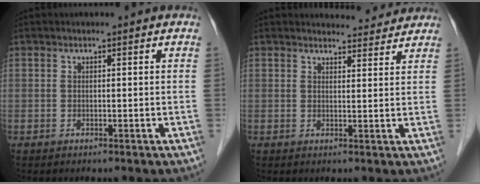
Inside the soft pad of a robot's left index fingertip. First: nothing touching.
{"total": 4.3, "force": [4.3, 0.9, 0.1], "torque": [-0.004, -0.002, 0.044]}